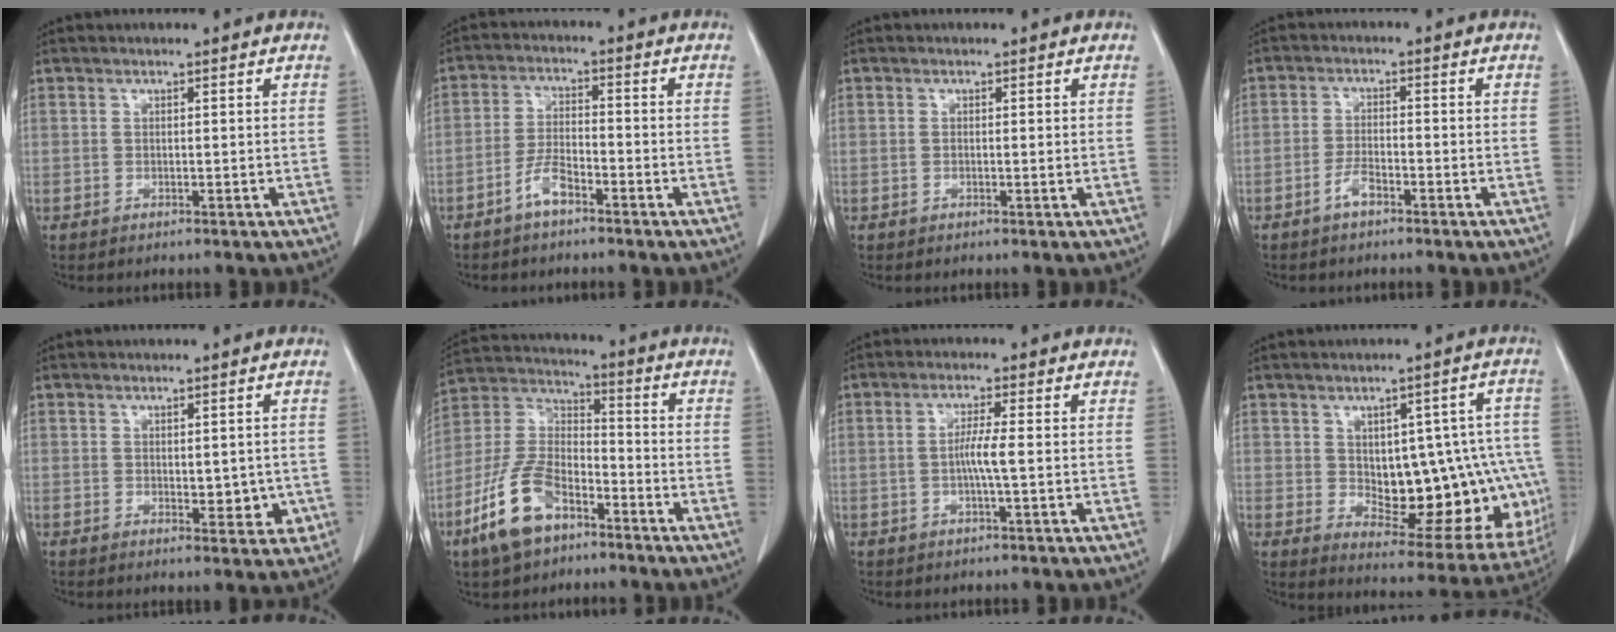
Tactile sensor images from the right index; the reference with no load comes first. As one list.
[{"total": 4.5, "force": [-3.1, 1.1, 3.0], "torque": [-0.065, 0.005, -0.061]}, {"total": 0.7, "force": [0.0, 0.1, 0.7], "torque": [-0.016, -0.002, 0.001]}, {"total": 2.8, "force": [-1.9, 0.7, 1.9], "torque": [-0.037, 0.003, -0.040]}, {"total": 4.0, "force": [-0.5, 2.1, 3.4], "torque": [-0.035, -0.005, 0.002]}, {"total": 13.1, "force": [-7.7, 6.2, 8.7], "torque": [-0.194, 0.003, -0.149]}, {"total": 3.4, "force": [-0.5, -0.3, 3.3], "torque": [-0.063, -0.001, -0.009]}, {"total": 18.8, "force": [-1.0, 9.0, 16.5], "torque": [-0.164, 0.025, 0.018]}]